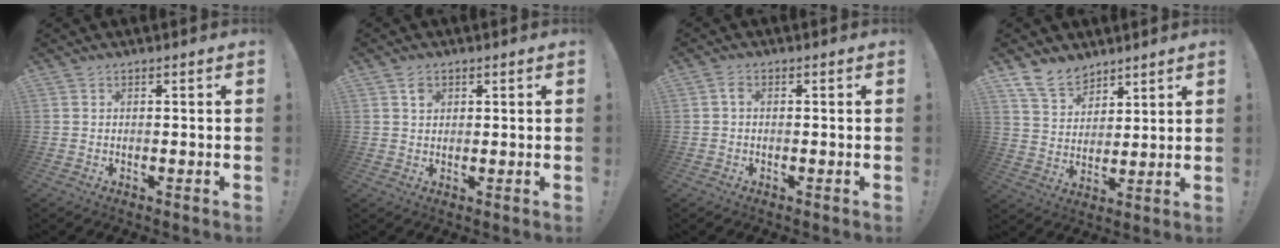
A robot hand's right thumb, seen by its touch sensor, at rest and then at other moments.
{"total": 2.2, "force": [1.1, 1.6, 0.9], "torque": [0.003, -0.007, 0.015]}
{"total": 1.6, "force": [-0.1, 1.1, 1.2], "torque": [-0.025, 0.006, -0.003]}
{"total": 10.2, "force": [8.2, 5.6, 2.3], "torque": [-0.051, -0.053, 0.163]}